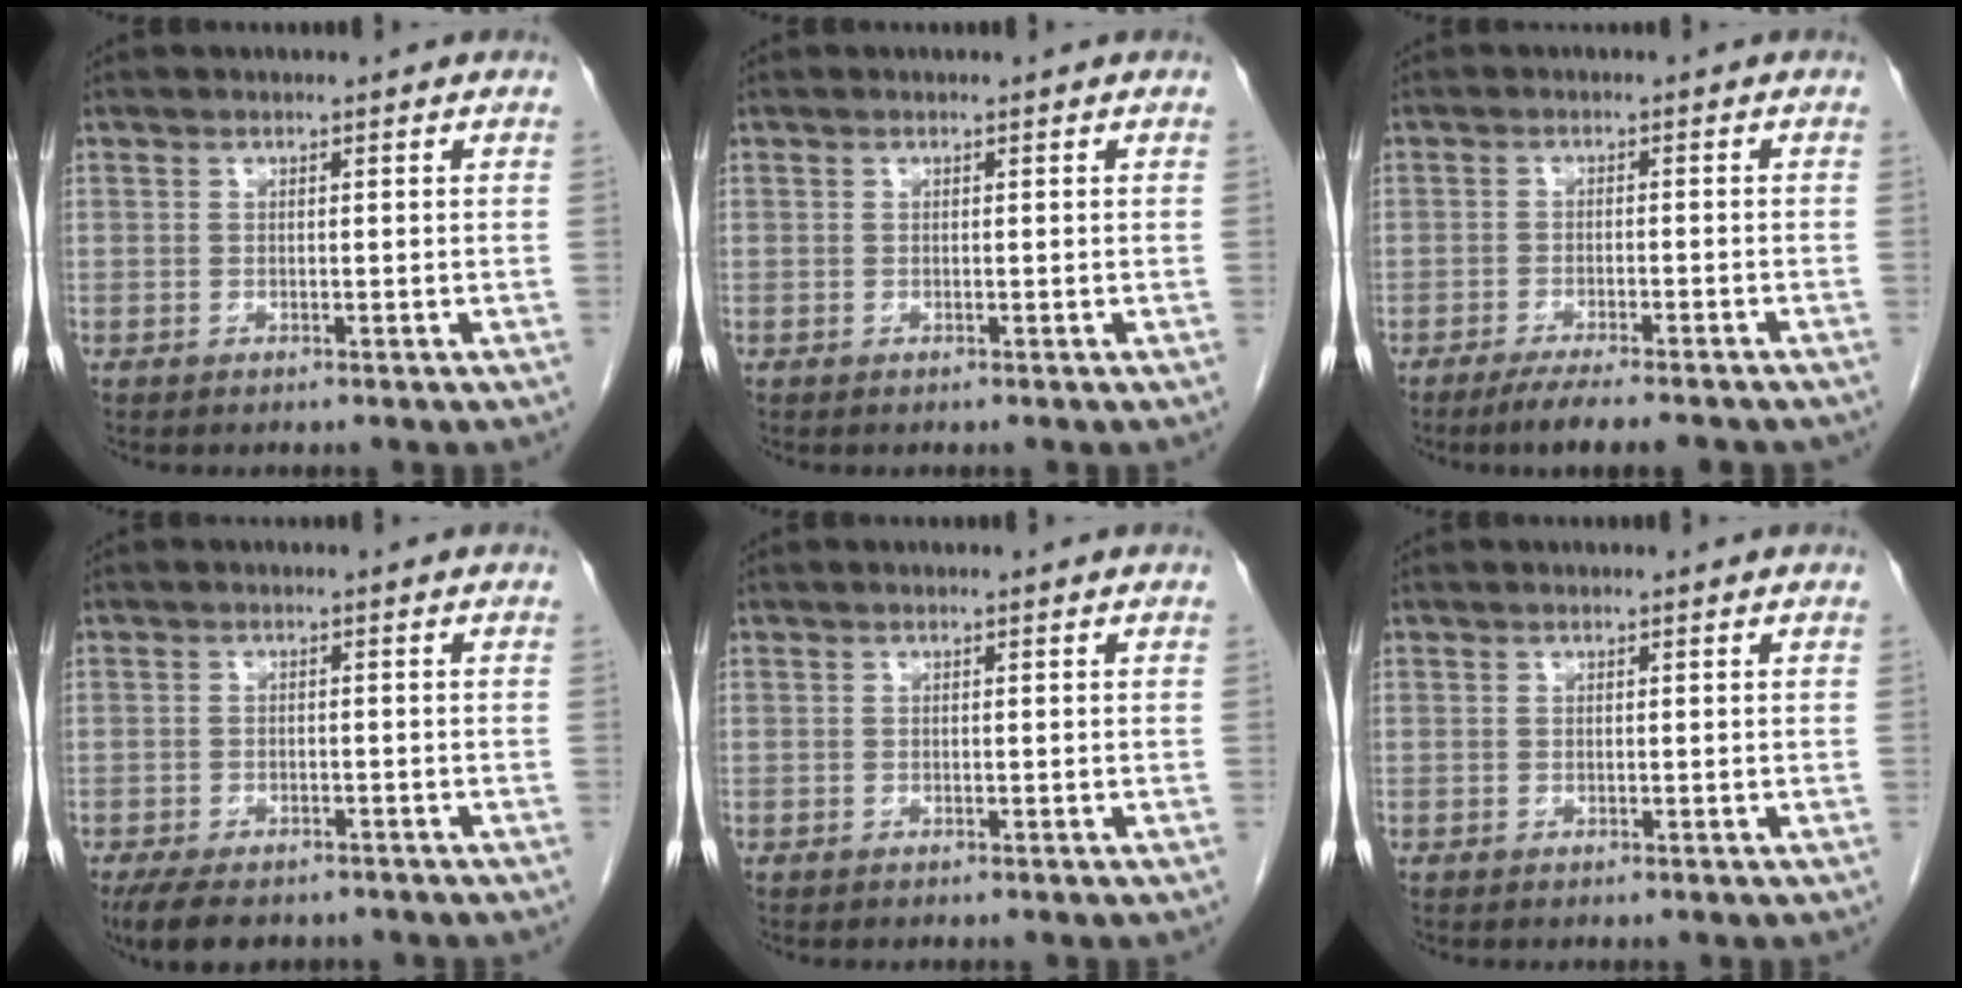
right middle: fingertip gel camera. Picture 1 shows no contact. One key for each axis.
{"total": 0.0}
{"total": 9.6, "fx": -8.1, "fy": 1.1, "fz": 5.0, "tx": -0.065, "ty": -0.013, "tz": -0.115}
{"total": 8.3, "fx": -6.5, "fy": 3.3, "fz": 3.9, "tx": -0.064, "ty": -0.010, "tz": -0.092}
{"total": 0.0}
{"total": 0.0}